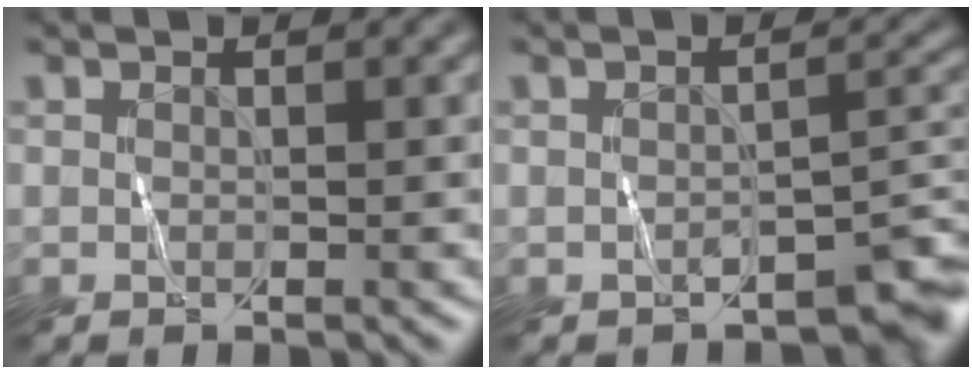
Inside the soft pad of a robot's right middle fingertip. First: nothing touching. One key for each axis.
{"total": 3.4, "fx": -2.1, "fy": 1.5, "fz": 2.1, "tx": -0.018, "ty": -0.001, "tz": -0.025}